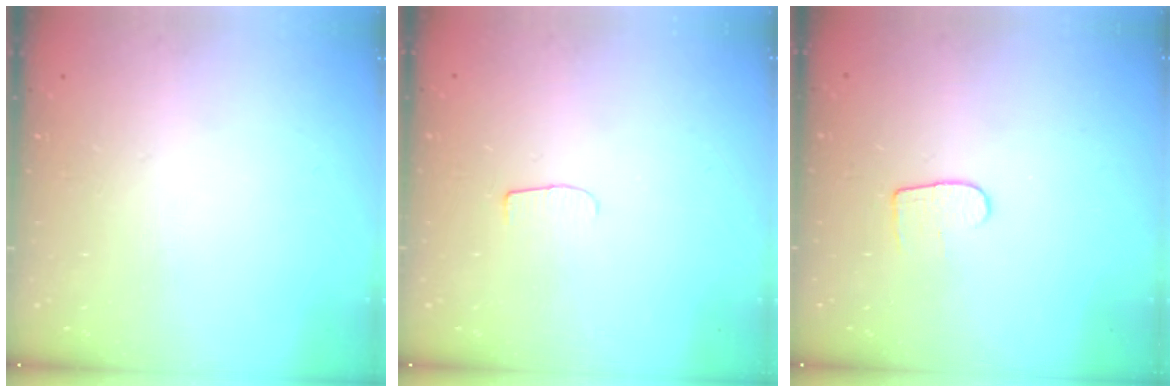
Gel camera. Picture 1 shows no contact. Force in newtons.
{"total": 4.5, "press": 4.4, "slide": 0.5}
{"total": 5.1, "press": 5.1, "slide": 0.4}